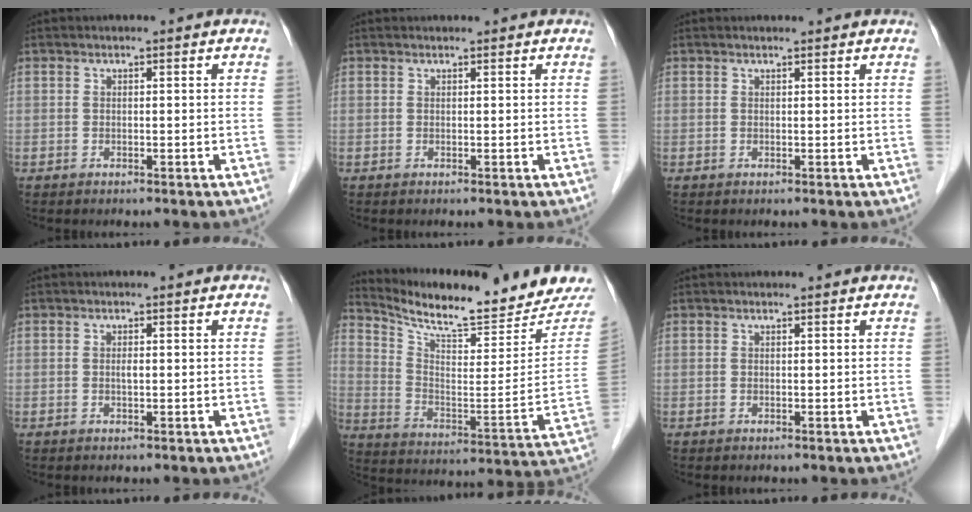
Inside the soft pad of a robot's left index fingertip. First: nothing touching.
{"total": 1.5, "force": [1.5, 0.2, 0.2], "torque": [-0.009, 0.017, 0.022]}
{"total": 1.8, "force": [1.8, 0.1, 0.4], "torque": [-0.010, 0.011, 0.023]}
{"total": 0.6, "force": [0.1, 0.1, 0.6], "torque": [-0.013, -0.002, 0.001]}
{"total": 19.3, "force": [18.2, 2.2, 5.9], "torque": [-0.113, -0.070, 0.262]}
{"total": 0.9, "force": [0.8, 0.0, 0.1], "torque": [-0.008, 0.007, 0.013]}